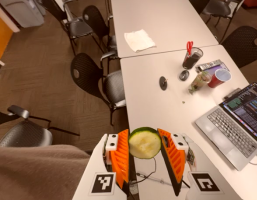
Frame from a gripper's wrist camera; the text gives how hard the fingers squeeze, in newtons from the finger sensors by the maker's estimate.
{"total": 8.6, "left": 8.7, "right": 8.4}